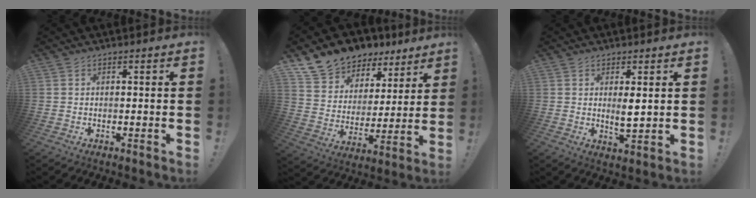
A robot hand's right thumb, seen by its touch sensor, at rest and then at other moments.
{"total": 11.1, "force": [8.4, 7.0, 2.0], "torque": [-0.041, -0.070, 0.162]}
{"total": 4.2, "force": [1.2, 1.1, 3.9], "torque": [-0.055, -0.015, 0.017]}